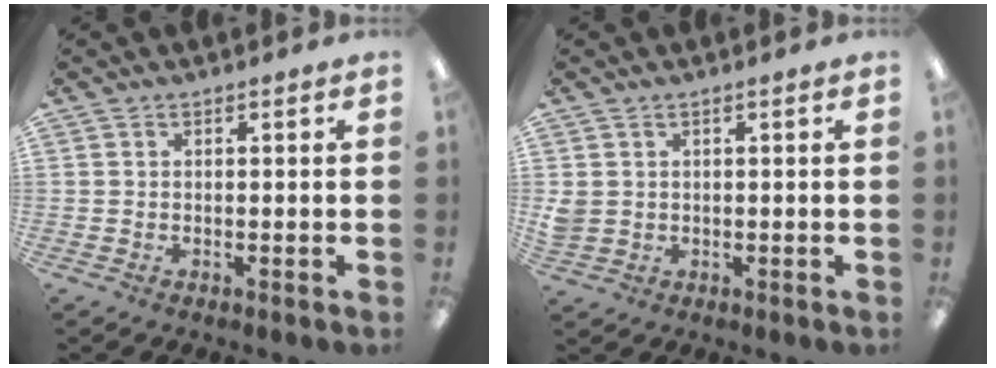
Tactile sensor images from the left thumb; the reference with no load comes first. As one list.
[{"total": 2.3, "force": [0.5, 2.1, 0.7], "torque": [-0.014, 0.002, 0.011]}]